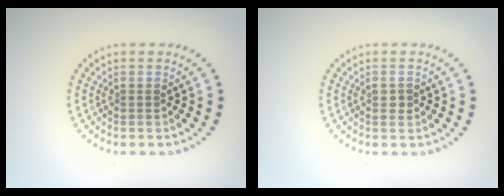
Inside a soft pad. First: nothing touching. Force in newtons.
{"total": 1.1, "press": 1.1, "slide": 0.3}